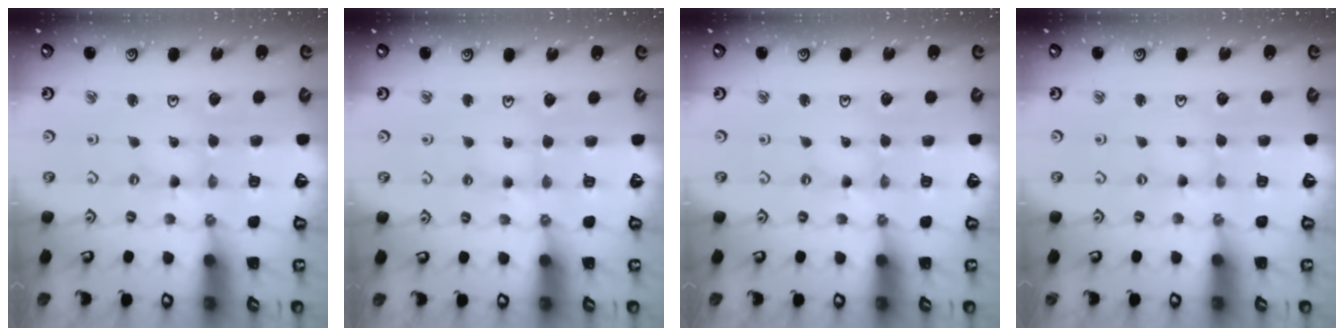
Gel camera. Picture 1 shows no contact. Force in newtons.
{"total": 2.7, "press": 2.7, "slide": 0.5}
{"total": 0.0}
{"total": 0.0}